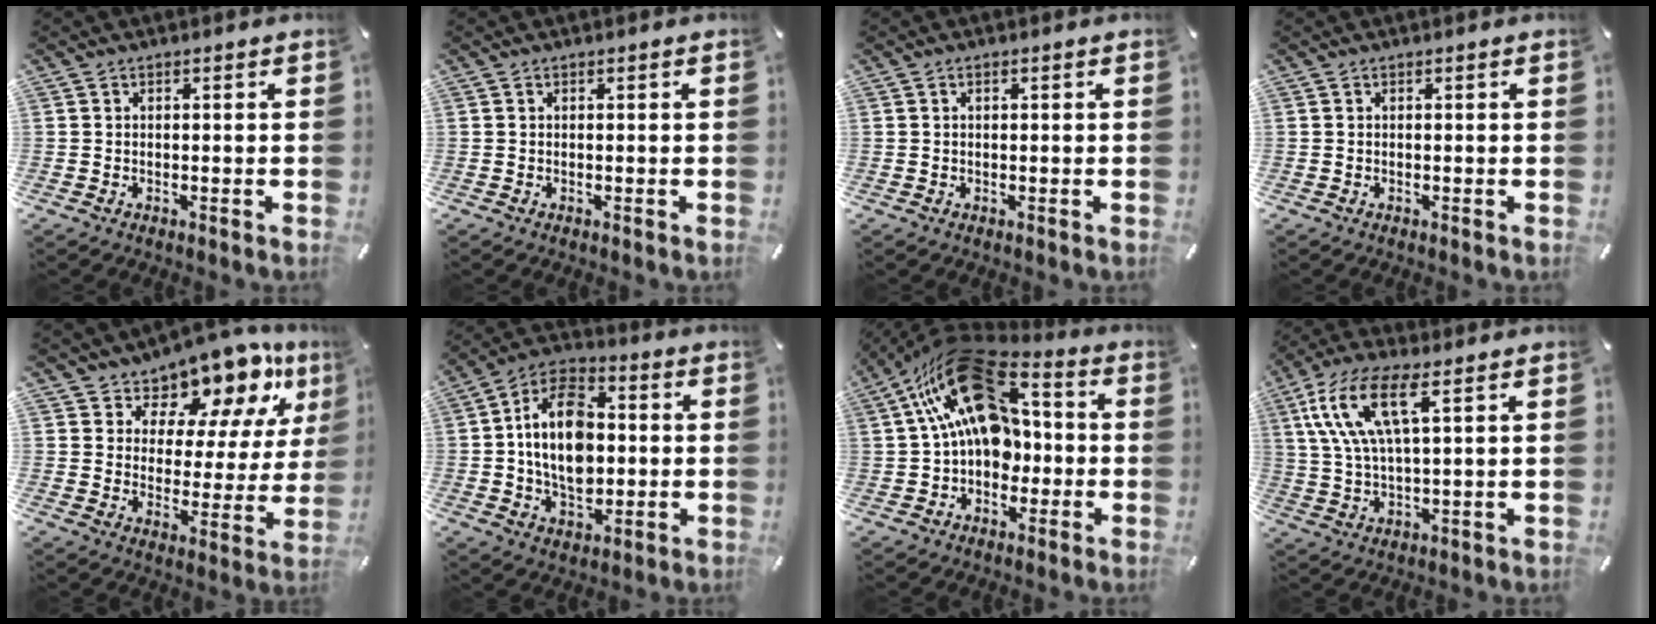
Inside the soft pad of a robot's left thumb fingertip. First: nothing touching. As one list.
[{"total": 0.0}, {"total": 0.7, "force": [0.1, 0.3, 0.6], "torque": [-0.012, 0.003, 0.002]}, {"total": 0.0}, {"total": 11.6, "force": [10.8, 4.2, 1.2], "torque": [-0.033, -0.114, 0.189]}, {"total": 15.8, "force": [-0.2, 10.8, 11.5], "torque": [-0.230, 0.008, -0.007]}, {"total": 21.0, "force": [5.6, 14.0, 14.5], "torque": [-0.256, -0.031, 0.100]}, {"total": 13.5, "force": [5.7, 4.6, 11.3], "torque": [-0.253, -0.002, 0.098]}]